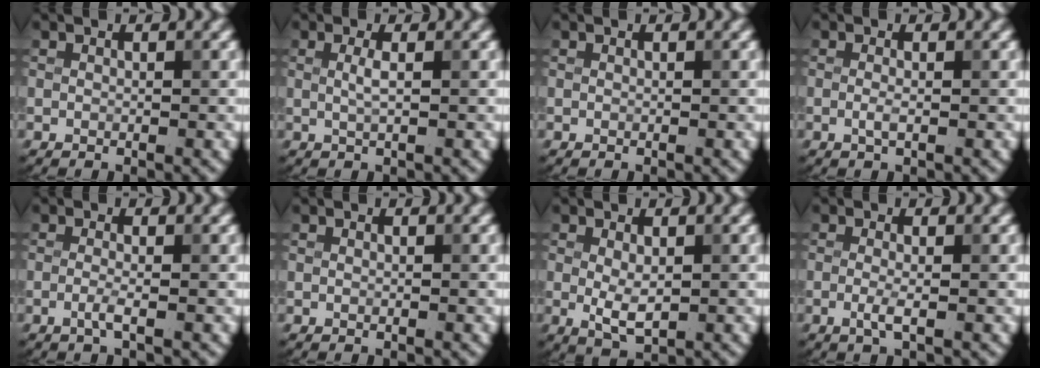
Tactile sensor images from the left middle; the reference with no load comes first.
{"total": 1.3, "force": [0.2, 0.3, 1.3], "torque": [-0.026, 0.002, 0.002]}
{"total": 0.0}
{"total": 1.0, "force": [-0.2, 0.2, 0.9], "torque": [-0.021, -0.004, -0.005]}
{"total": 1.5, "force": [-0.5, 0.3, 1.4], "torque": [-0.025, -0.001, -0.014]}
{"total": 0.0}
{"total": 2.6, "force": [0.0, 1.2, 2.3], "torque": [-0.044, -0.003, 0.003]}
{"total": 1.6, "force": [-0.4, 0.3, 1.5], "torque": [-0.032, -0.004, -0.011]}